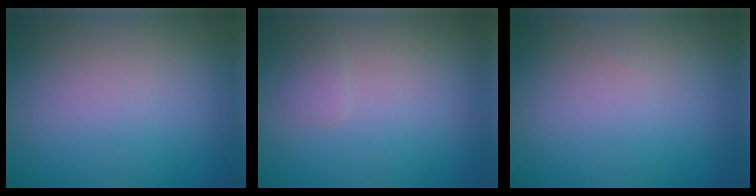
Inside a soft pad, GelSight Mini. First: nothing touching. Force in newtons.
{"total": 0.7, "press": 0.7, "slide": 0.0}
{"total": 0.0}